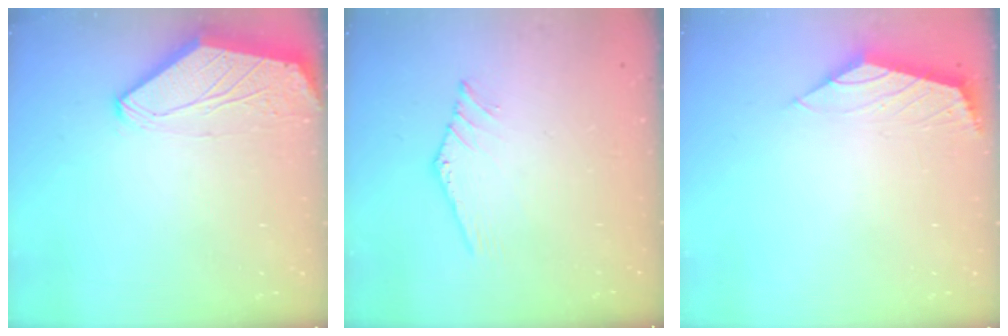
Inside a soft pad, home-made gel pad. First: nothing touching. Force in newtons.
{"total": 0.0}
{"total": 1.4, "press": 1.3, "slide": 0.5}